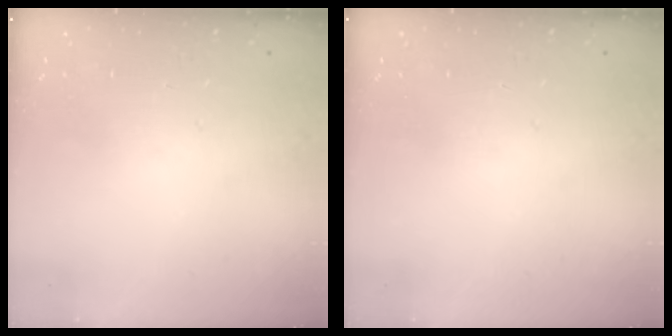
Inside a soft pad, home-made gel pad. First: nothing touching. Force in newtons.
{"total": 0.0}